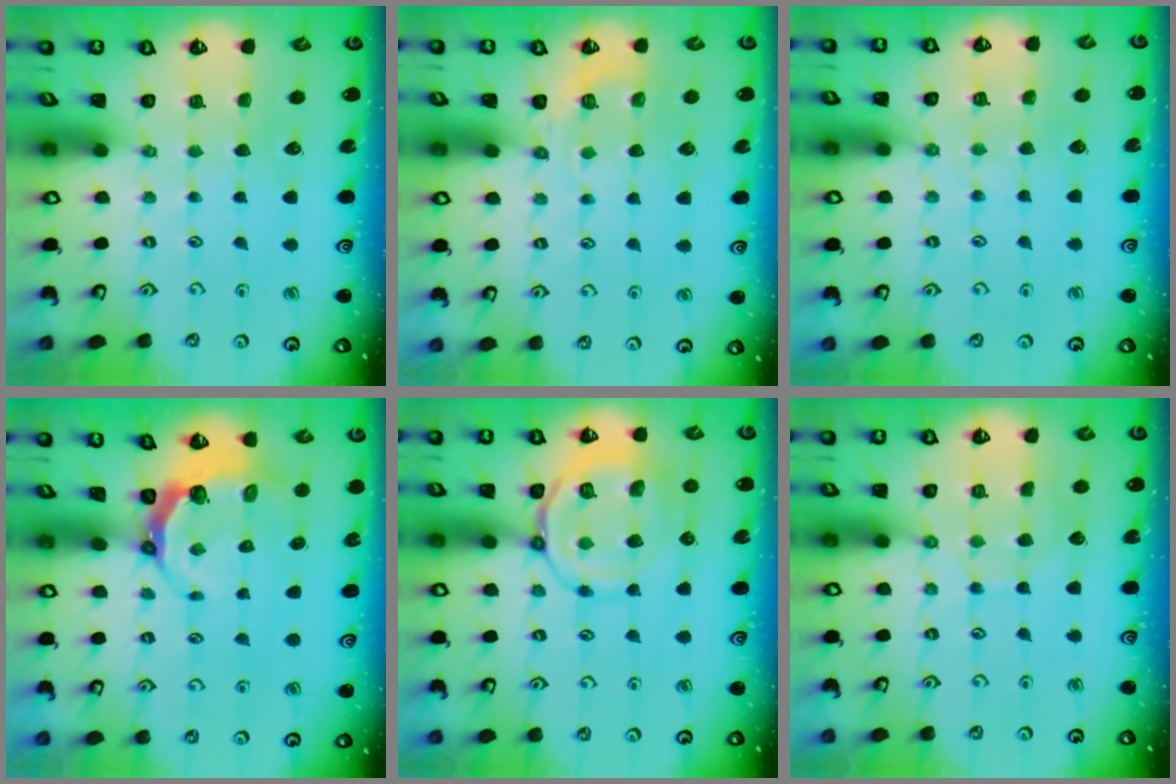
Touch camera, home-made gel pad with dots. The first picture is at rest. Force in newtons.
{"total": 3.8, "press": 3.3, "slide": 1.8}
{"total": 3.9, "press": 3.8, "slide": 0.6}
{"total": 5.9, "press": 5.2, "slide": 2.9}
{"total": 12.5, "press": 12.5, "slide": 1.2}
{"total": 4.6, "press": 4.6, "slide": 0.5}